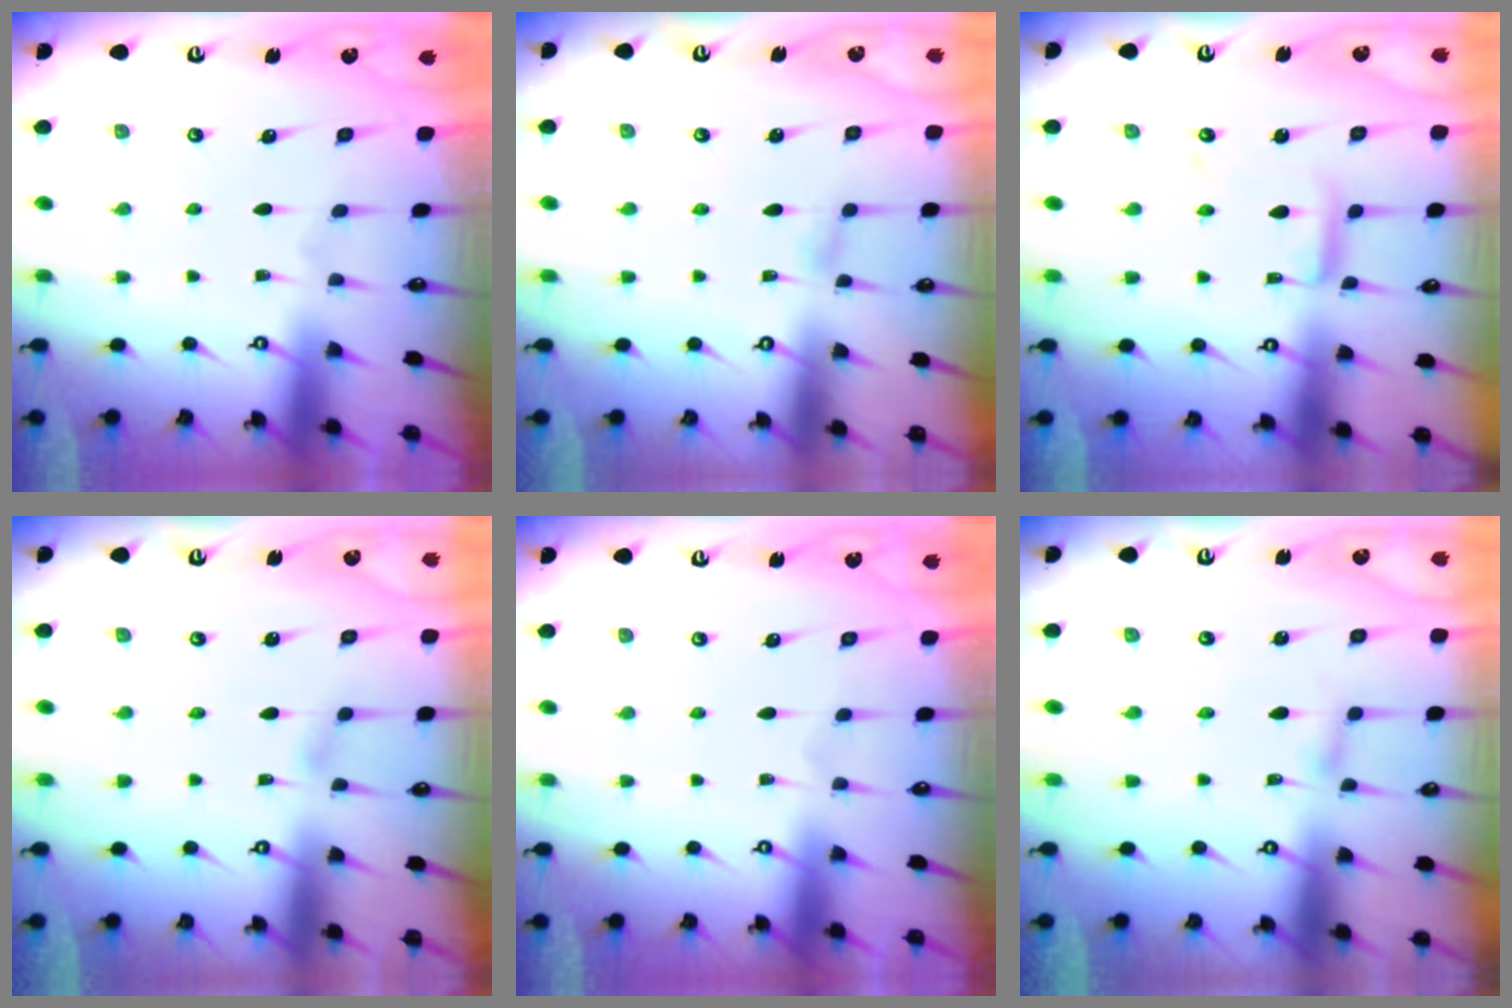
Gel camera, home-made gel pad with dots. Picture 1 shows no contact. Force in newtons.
{"total": 2.6, "press": 2.6, "slide": 0.3}
{"total": 8.3, "press": 8.3, "slide": 0.3}
{"total": 2.7, "press": 2.7, "slide": 0.3}
{"total": 0.0}
{"total": 2.9, "press": 2.9, "slide": 0.3}